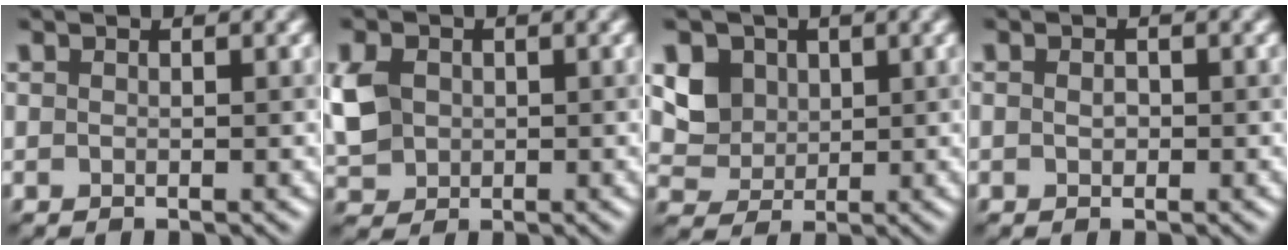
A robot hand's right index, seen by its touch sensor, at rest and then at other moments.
{"total": 4.5, "force": [0.2, 3.6, 2.6], "torque": [-0.077, 0.004, 0.004]}
{"total": 3.6, "force": [1.2, 3.2, 1.3], "torque": [-0.034, -0.010, 0.032]}
{"total": 0.7, "force": [-0.1, 0.5, 0.5], "torque": [-0.009, 0.000, -0.002]}